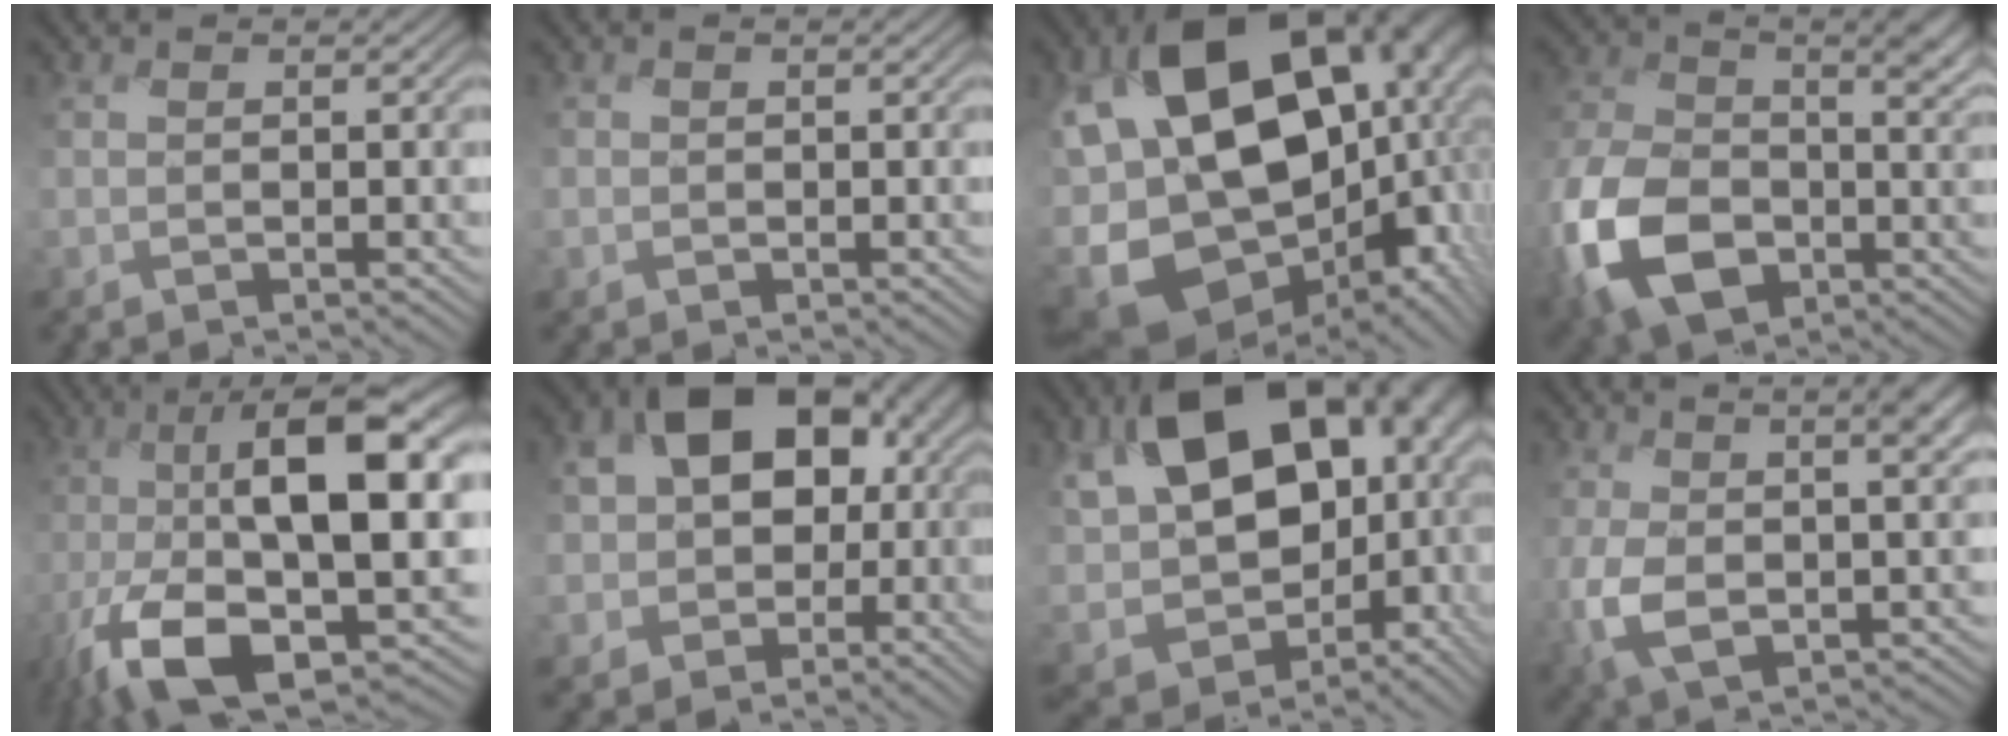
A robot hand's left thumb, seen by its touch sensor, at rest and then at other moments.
{"total": 0.7, "force": [-0.3, 0.6, -0.1], "torque": [0.002, -0.002, -0.008]}
{"total": 21.1, "force": [-2.0, 13.7, 15.9], "torque": [-0.312, -0.033, -0.012]}
{"total": 13.9, "force": [-3.9, 9.2, 9.6], "torque": [-0.233, -0.032, -0.080]}
{"total": 17.2, "force": [-4.5, 5.7, 15.6], "torque": [-0.289, -0.004, -0.087]}
{"total": 15.3, "force": [0.9, 12.3, 9.1], "torque": [-0.159, -0.031, 0.027]}
{"total": 20.8, "force": [3.3, 13.6, 15.4], "torque": [-0.282, -0.036, 0.108]}
{"total": 8.4, "force": [0.8, 3.9, 7.4], "torque": [-0.159, -0.011, 0.009]}